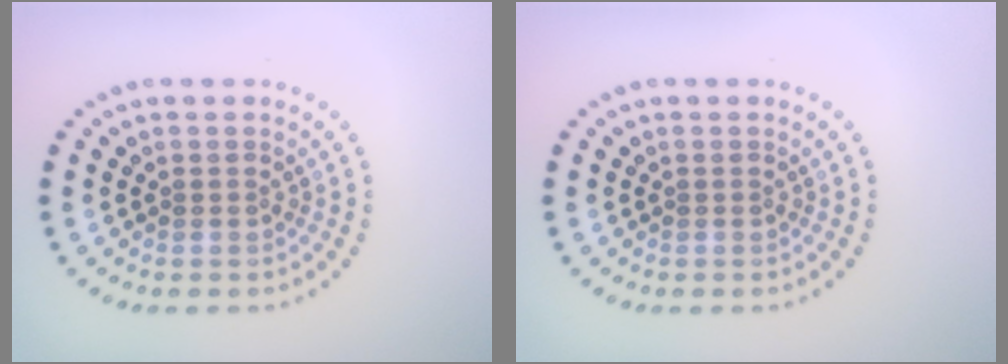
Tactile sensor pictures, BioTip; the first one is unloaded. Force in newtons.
{"total": 0.0}